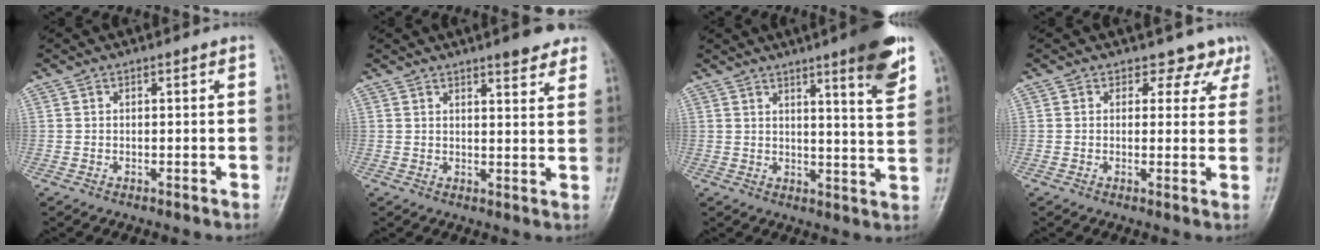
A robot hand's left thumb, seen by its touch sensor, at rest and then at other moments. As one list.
[{"total": 6.9, "force": [5.4, 1.5, 4.1], "torque": [-0.033, -0.025, 0.061]}, {"total": 10.6, "force": [6.4, 1.0, 8.3], "torque": [-0.100, -0.038, 0.085]}, {"total": 4.2, "force": [3.2, 2.7, 0.2], "torque": [0.027, -0.021, 0.022]}]